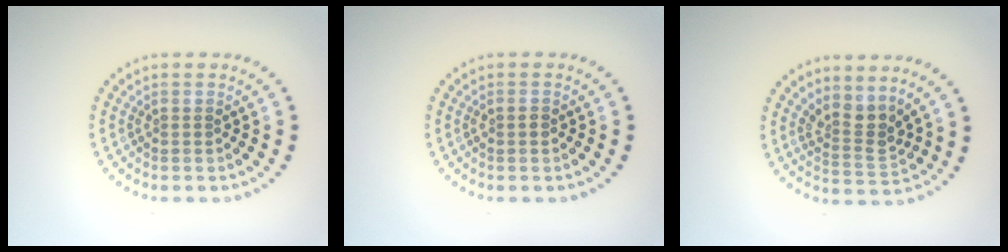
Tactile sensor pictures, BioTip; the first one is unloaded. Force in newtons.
{"total": 0.9, "press": 0.9, "slide": 0.1}
{"total": 2.8, "press": 2.1, "slide": 1.9}